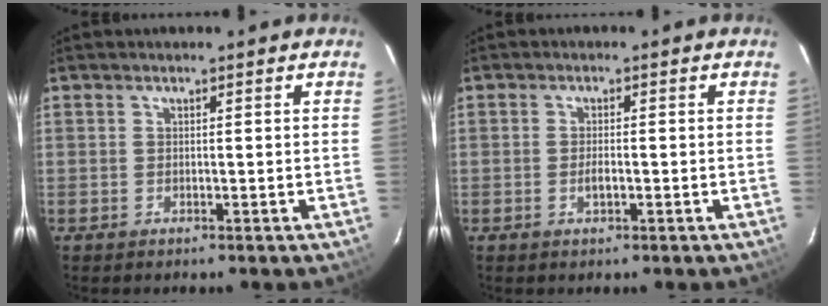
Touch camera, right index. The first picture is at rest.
{"total": 1.9, "force": [-0.6, 0.7, 1.7], "torque": [-0.034, 0.001, -0.010]}